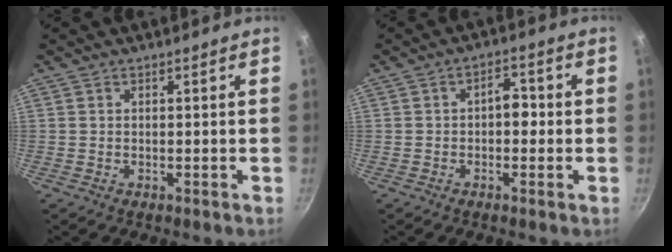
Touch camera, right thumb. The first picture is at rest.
{"total": 4.3, "force": [-0.4, 2.6, 3.4], "torque": [-0.034, 0.016, -0.011]}